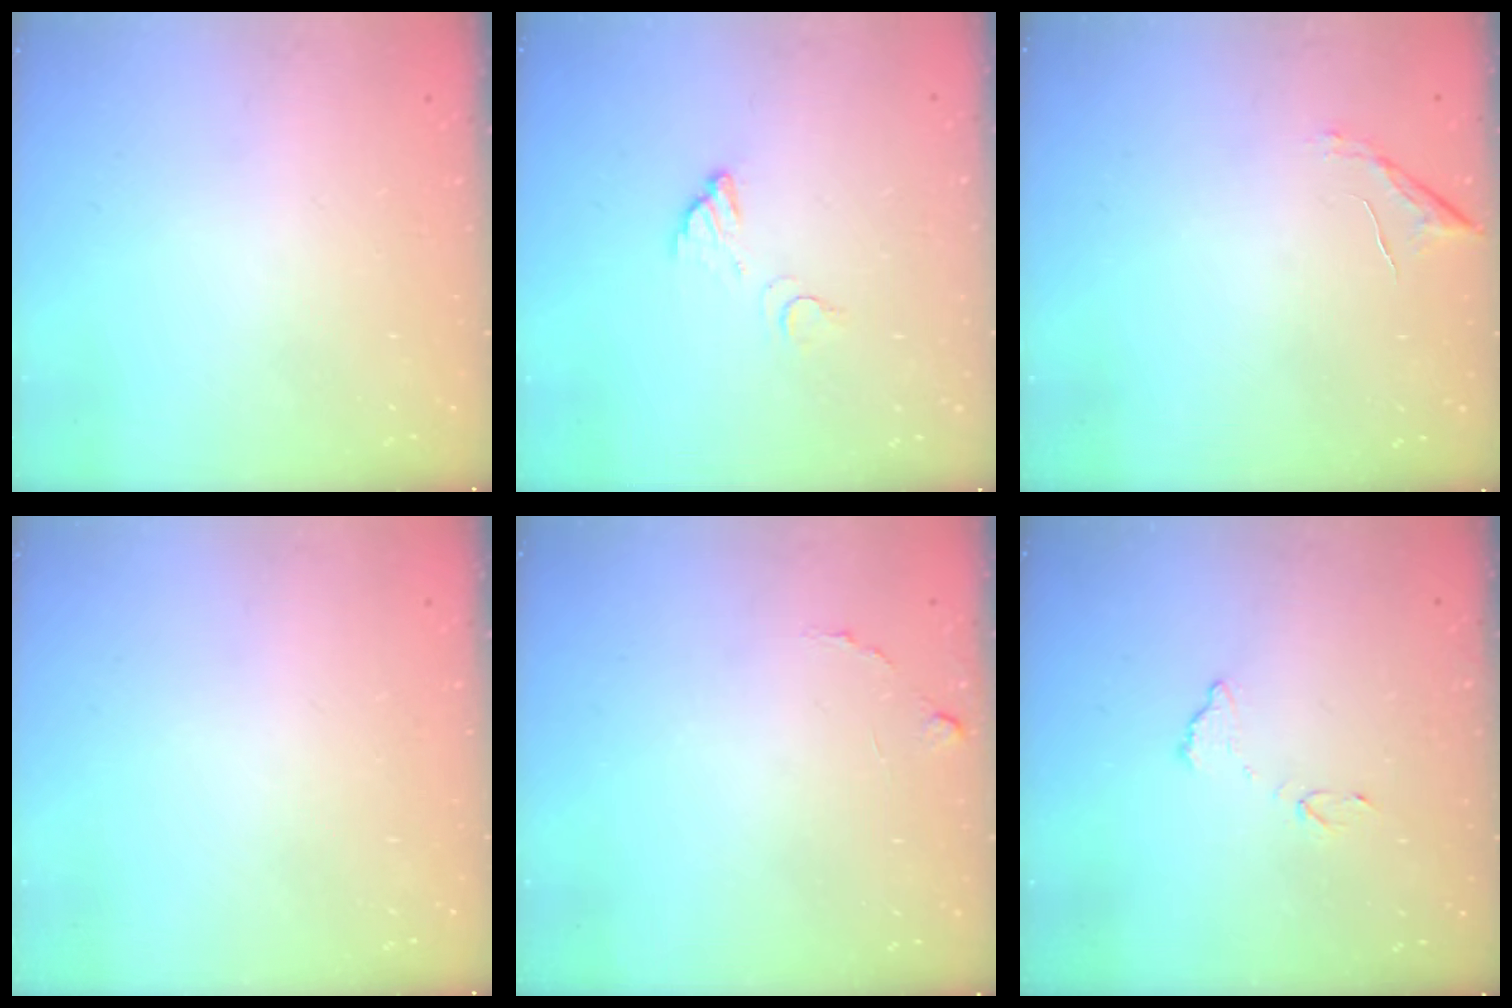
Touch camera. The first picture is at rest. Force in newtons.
{"total": 3.5, "press": 3.5, "slide": 0.2}
{"total": 6.6, "press": 6.6, "slide": 0.4}
{"total": 0.0}
{"total": 5.2, "press": 5.2, "slide": 0.4}
{"total": 7.1, "press": 7.1, "slide": 0.3}